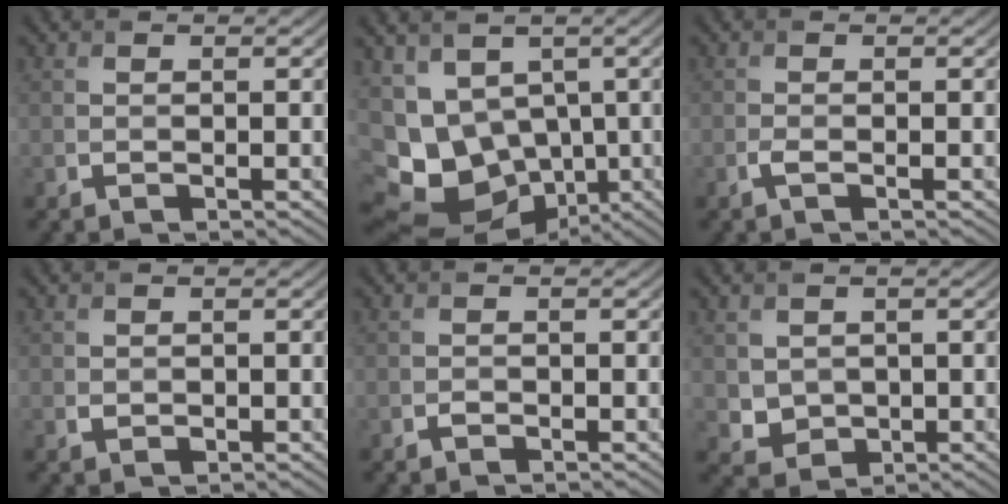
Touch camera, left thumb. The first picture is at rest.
{"total": 12.3, "force": [-1.1, 9.6, 7.5], "torque": [-0.181, -0.018, 0.006]}
{"total": 0.9, "force": [-0.4, 0.2, 0.8], "torque": [-0.020, 0.000, -0.010]}
{"total": 0.6, "force": [0.1, 0.5, 0.3], "torque": [-0.004, -0.006, 0.003]}
{"total": 0.5, "force": [-0.3, 0.3, 0.2], "torque": [-0.004, -0.002, -0.006]}
{"total": 2.9, "force": [0.8, 2.5, 1.1], "torque": [-0.039, -0.011, 0.021]}